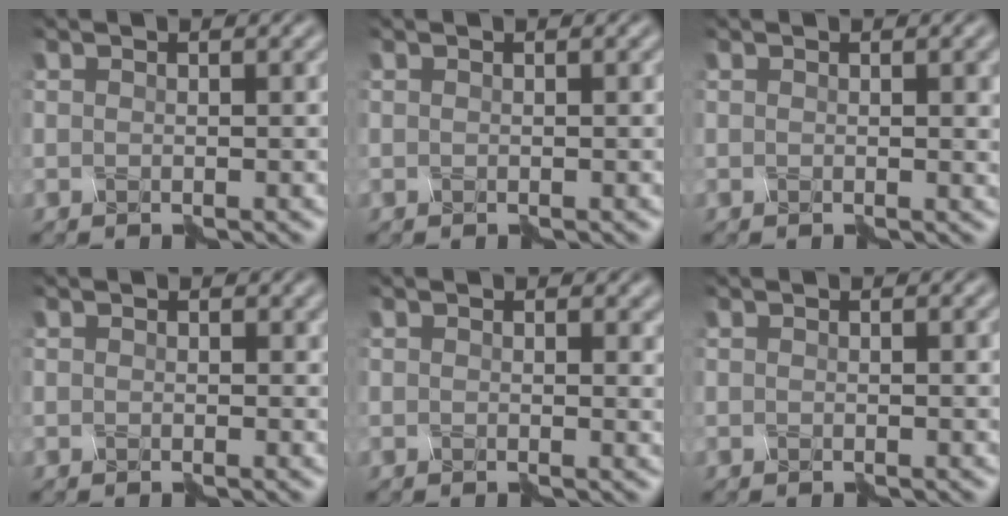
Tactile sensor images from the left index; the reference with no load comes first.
{"total": 0.0}
{"total": 1.4, "force": [0.2, 0.3, 1.3], "torque": [-0.017, 0.001, 0.002]}
{"total": 1.2, "force": [0.2, 1.0, 0.6], "torque": [-0.008, 0.002, 0.004]}
{"total": 2.2, "force": [0.8, 1.4, 1.4], "torque": [-0.019, -0.001, 0.015]}
{"total": 0.0}